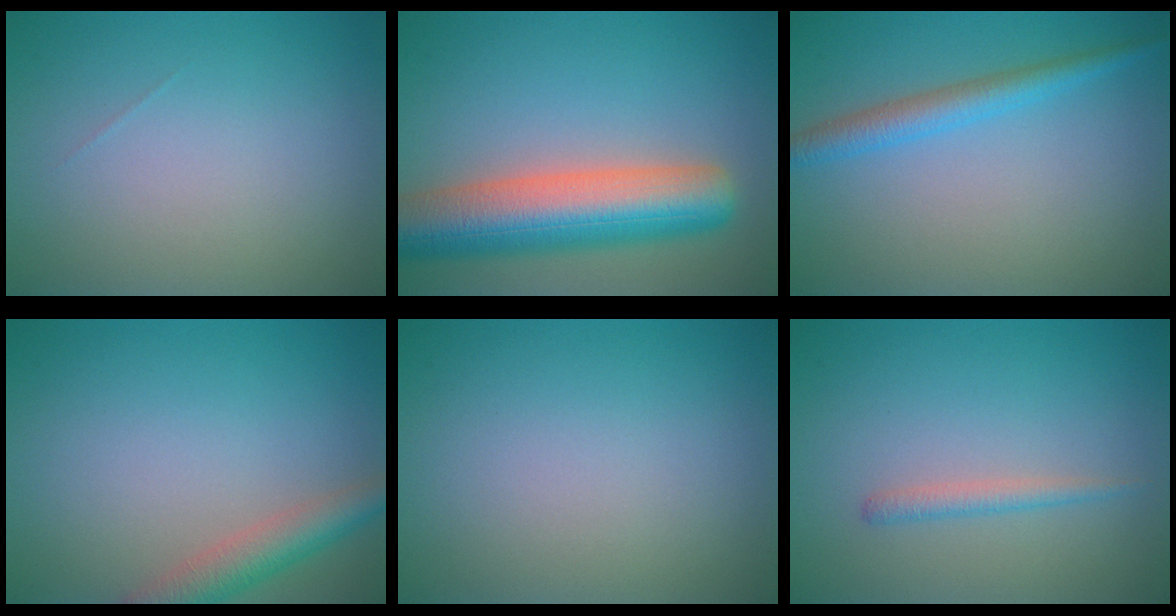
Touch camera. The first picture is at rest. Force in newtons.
{"total": 9.8, "press": 9.8, "slide": 0.5}
{"total": 2.8, "press": 2.8, "slide": 0.2}
{"total": 3.6, "press": 3.6, "slide": 0.3}
{"total": 0.0}
{"total": 1.3, "press": 1.3, "slide": 0.0}